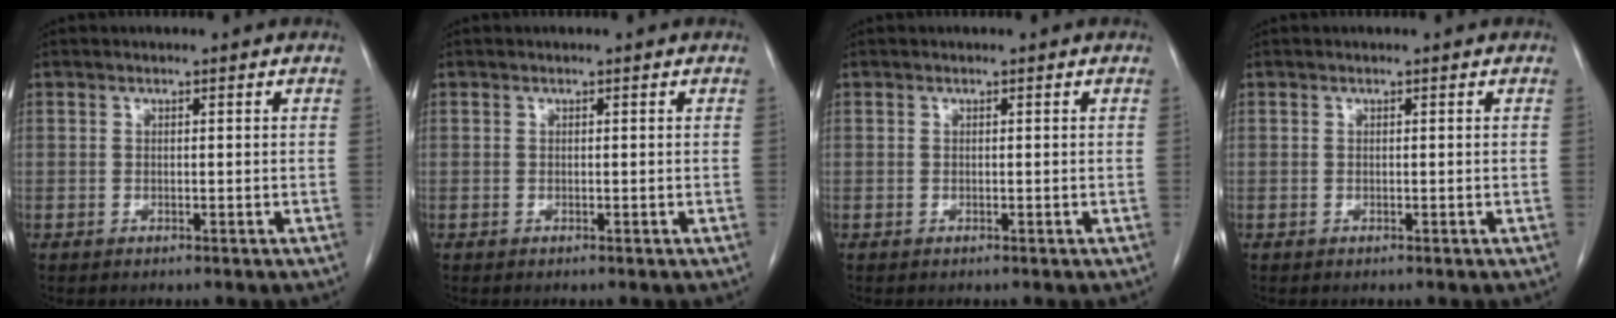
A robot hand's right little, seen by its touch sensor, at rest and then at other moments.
{"total": 0.0}
{"total": 0.0}
{"total": 0.0}